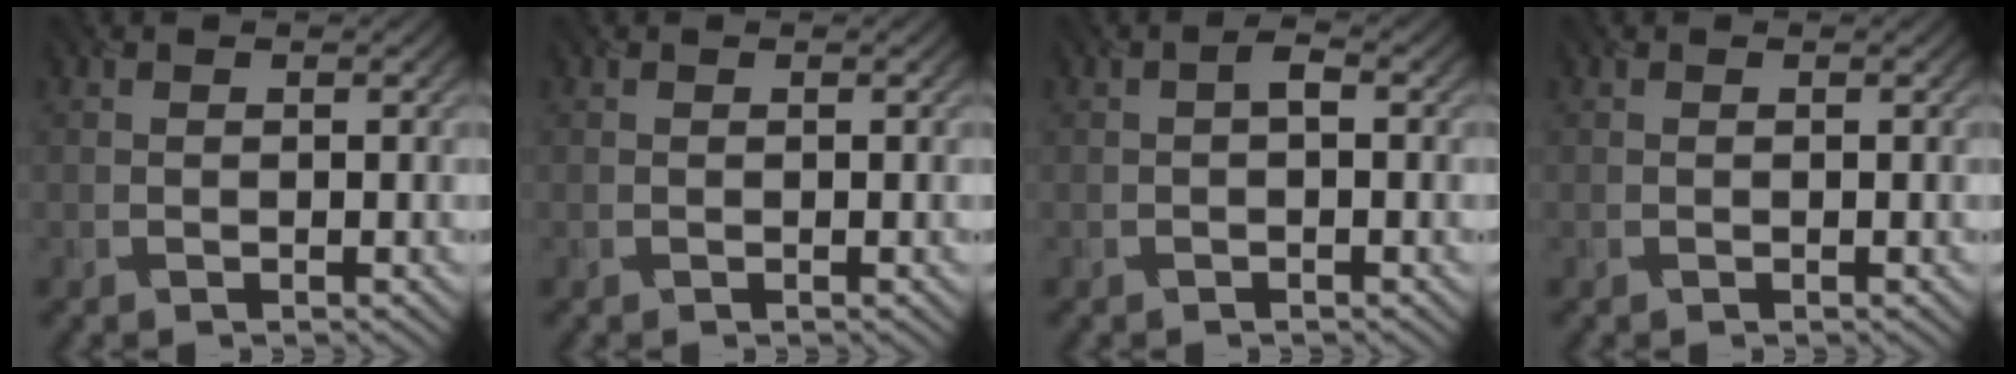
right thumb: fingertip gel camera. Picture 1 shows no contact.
{"total": 0.0}
{"total": 1.0, "force": [-0.3, 0.5, 0.8], "torque": [-0.018, -0.001, -0.007]}
{"total": 0.0}